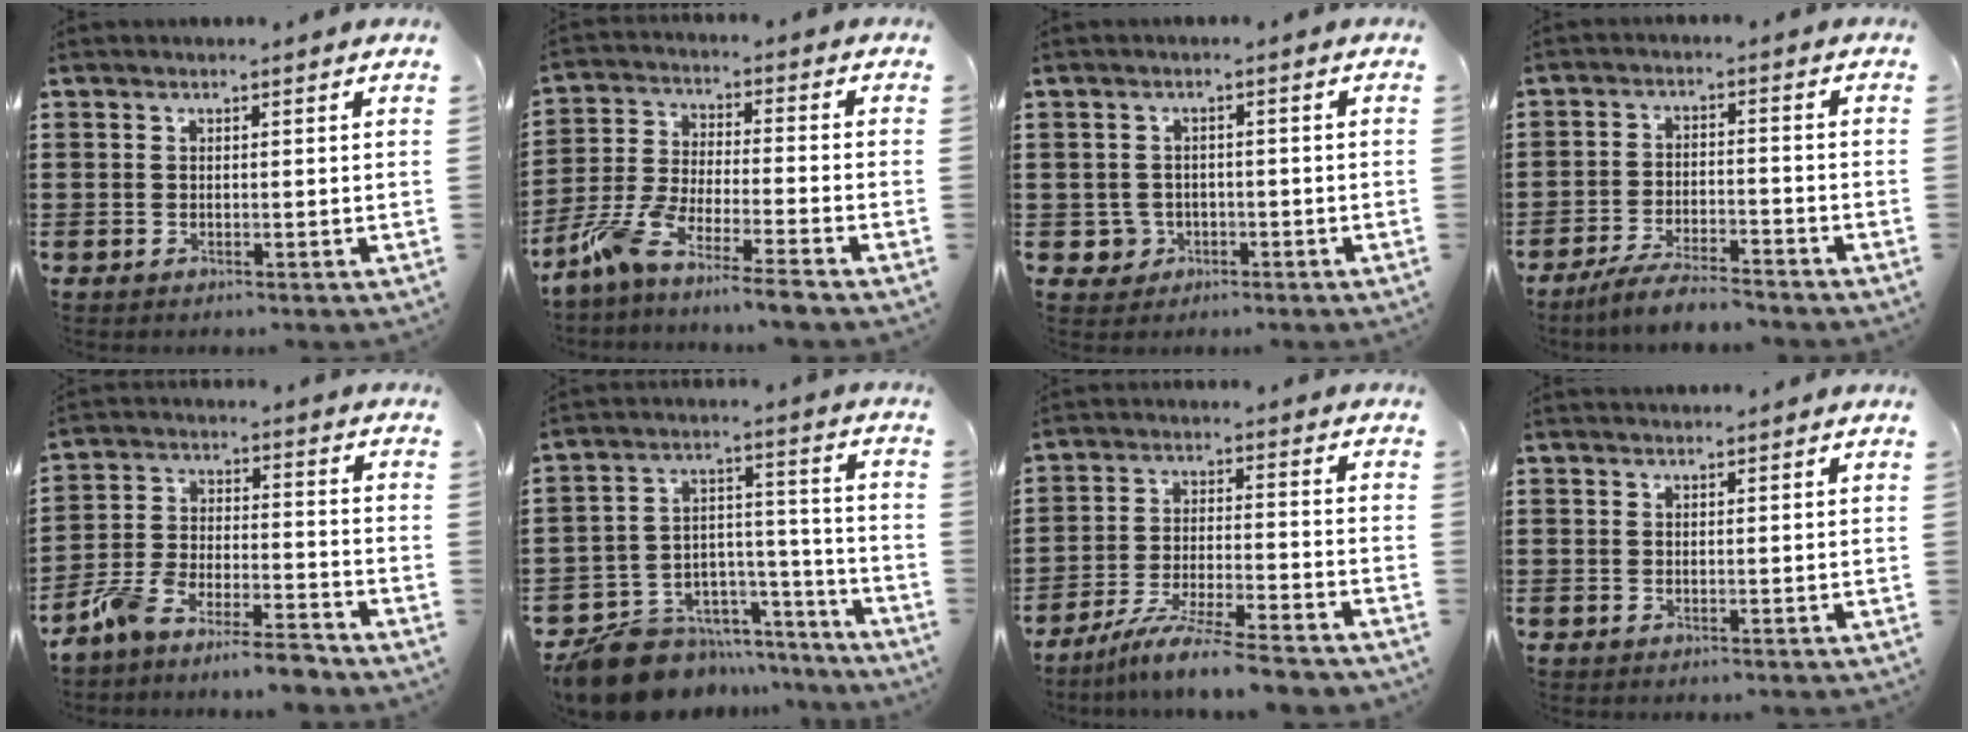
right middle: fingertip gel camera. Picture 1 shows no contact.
{"total": 7.5, "force": [-6.7, -0.5, 3.4], "torque": [-0.092, -0.016, -0.138]}
{"total": 2.2, "force": [-0.7, 2.0, 0.5], "torque": [-0.017, 0.002, -0.018]}
{"total": 5.1, "force": [-4.8, 0.3, 1.8], "torque": [-0.044, -0.005, -0.095]}
{"total": 7.5, "force": [-7.2, 0.2, 2.0], "torque": [-0.045, 0.009, -0.143]}
{"total": 10.0, "force": [-8.9, 4.4, 1.3], "torque": [-0.036, 0.025, -0.164]}
{"total": 8.1, "force": [-7.3, -0.2, 3.6], "torque": [-0.068, -0.006, -0.139]}
{"total": 0.7, "force": [0.7, 0.1, -0.1], "torque": [-0.001, 0.000, 0.013]}